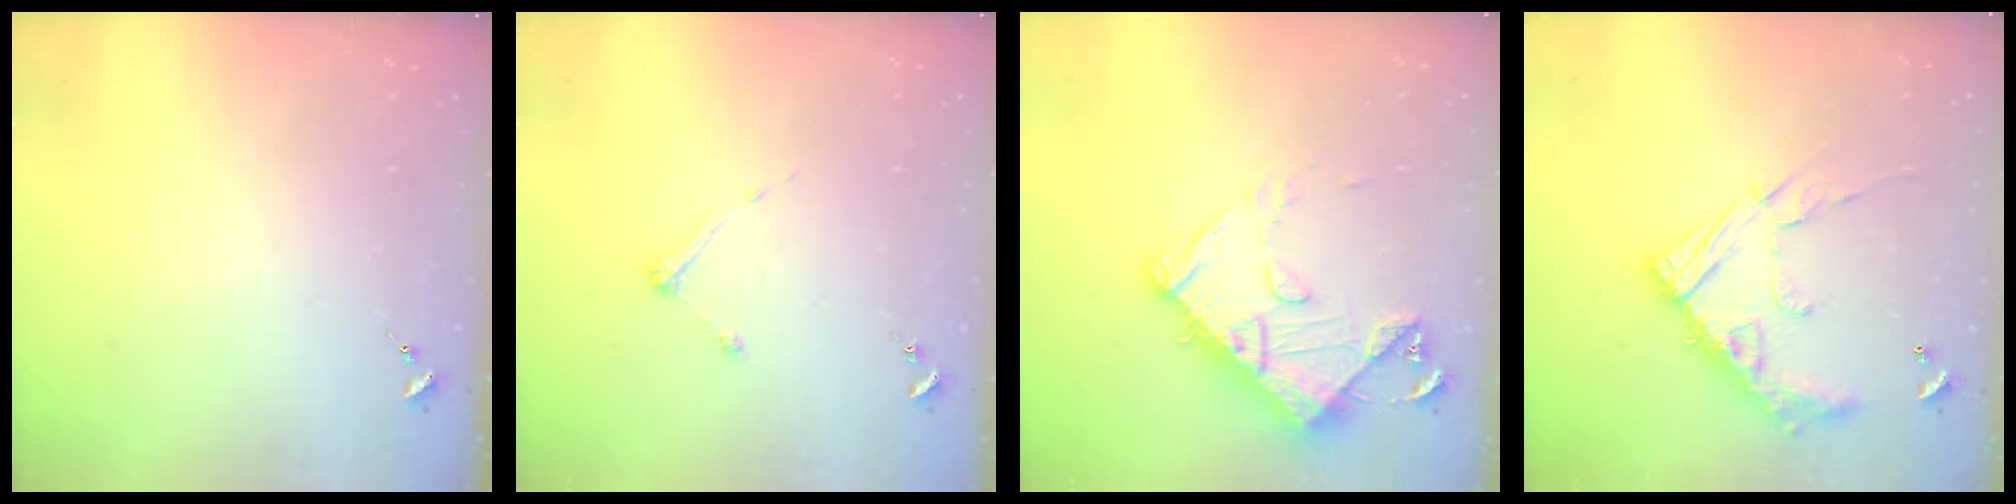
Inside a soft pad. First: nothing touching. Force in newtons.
{"total": 3.9, "press": 3.8, "slide": 0.4}
{"total": 13.6, "press": 13.5, "slide": 1.3}
{"total": 17.4, "press": 17.3, "slide": 1.3}